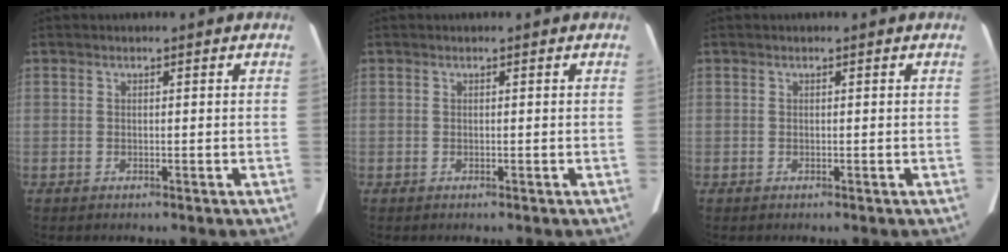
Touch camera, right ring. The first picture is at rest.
{"total": 0.0}
{"total": 0.0}